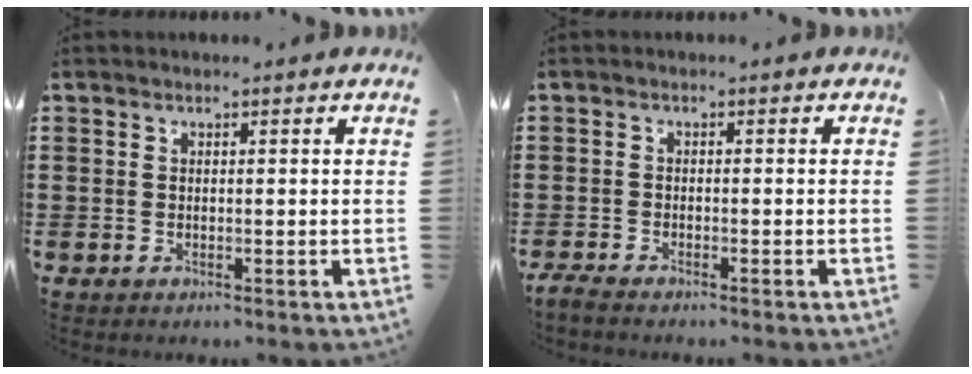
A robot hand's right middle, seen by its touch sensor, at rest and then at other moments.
{"total": 1.4, "force": [-1.3, 0.1, 0.5], "torque": [-0.018, -0.002, -0.027]}